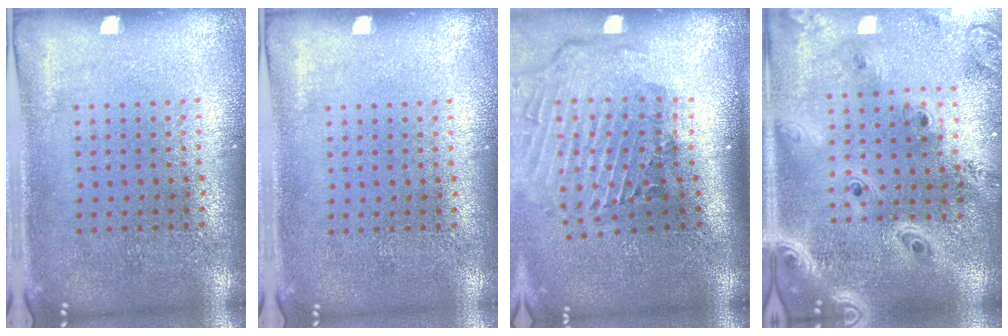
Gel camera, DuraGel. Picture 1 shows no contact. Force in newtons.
{"total": 0.0}
{"total": 2.9, "press": 2.0, "slide": 2.1}
{"total": 3.5, "press": 2.8, "slide": 2.1}